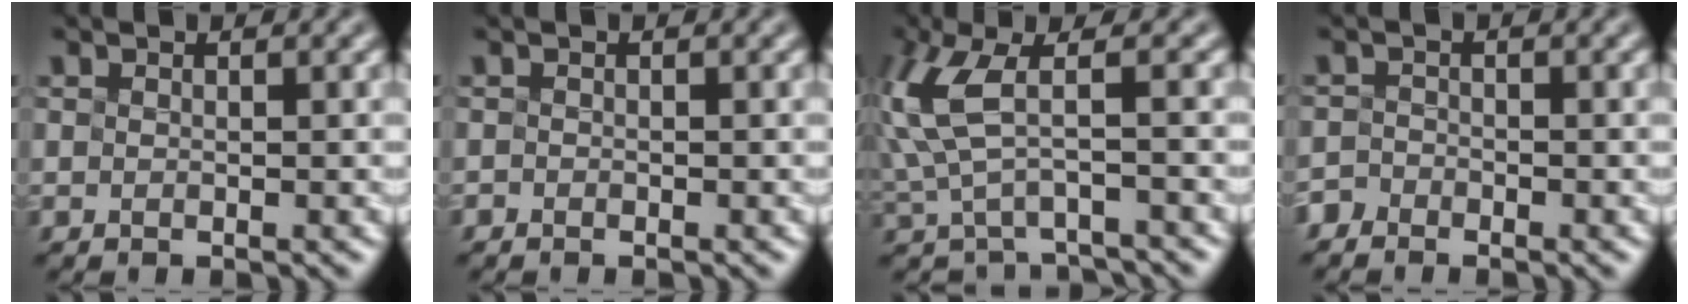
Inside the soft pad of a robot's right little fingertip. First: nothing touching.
{"total": 0.8, "force": [-0.6, -0.3, -0.4], "torque": [0.002, -0.006, -0.003]}
{"total": 4.8, "force": [-0.1, 1.9, 4.4], "torque": [-0.121, -0.017, 0.008]}
{"total": 1.7, "force": [-1.6, -0.1, -0.6], "torque": [0.007, 0.003, -0.024]}